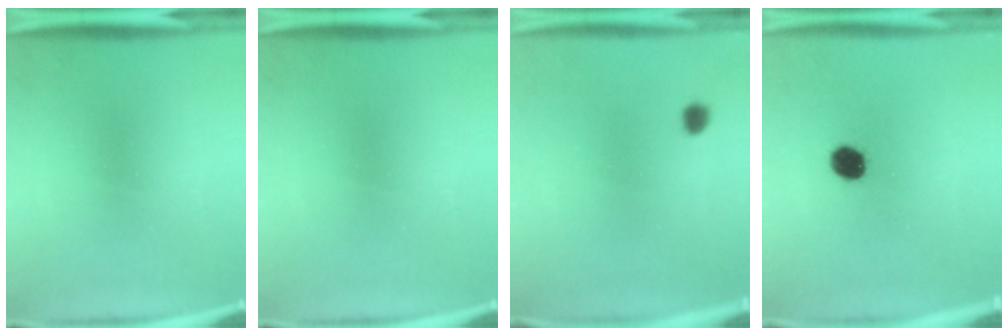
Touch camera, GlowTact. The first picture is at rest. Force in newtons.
{"total": 0.0}
{"total": 1.7}
{"total": 5.9}